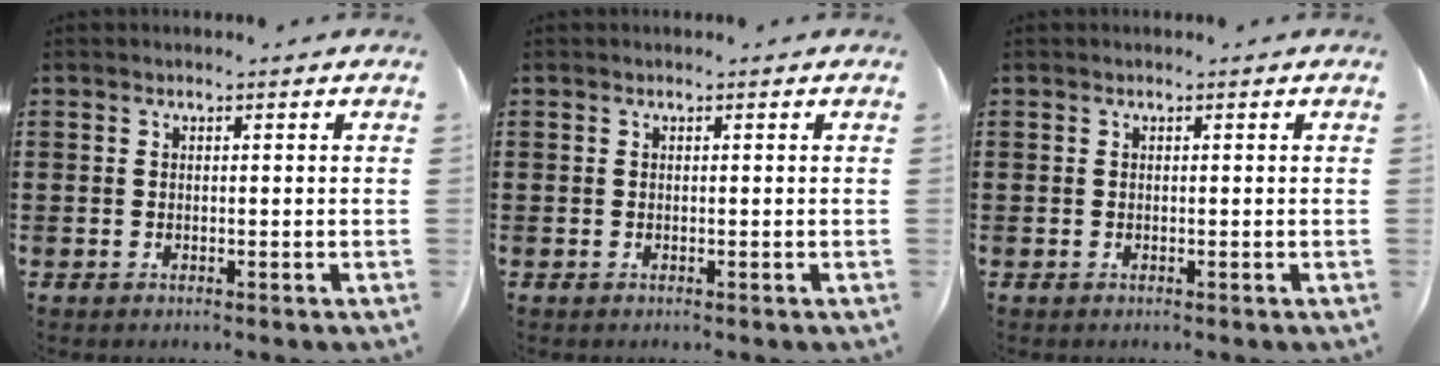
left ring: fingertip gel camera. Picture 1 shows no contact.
{"total": 0.0}
{"total": 0.0}